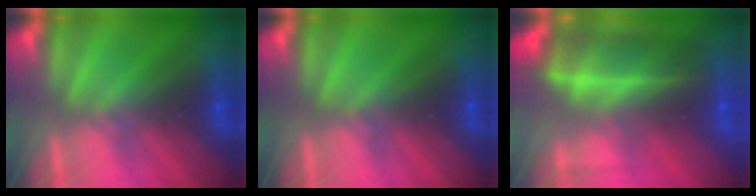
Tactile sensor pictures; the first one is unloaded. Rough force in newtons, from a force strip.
{"total": 0.0}
{"total": 7.6}